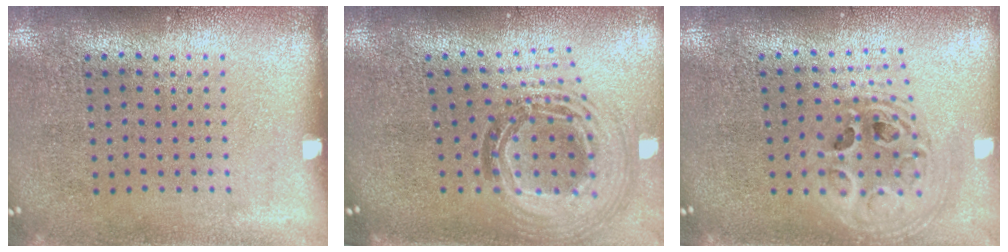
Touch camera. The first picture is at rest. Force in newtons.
{"total": 1.6, "press": 1.4, "slide": 0.8}
{"total": 2.1, "press": 1.7, "slide": 1.3}